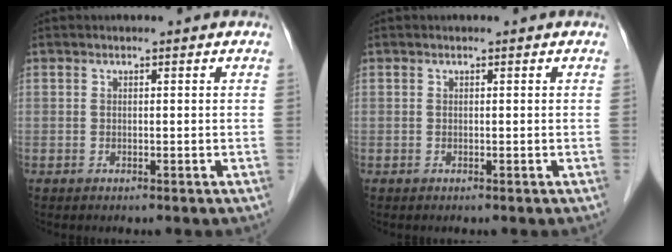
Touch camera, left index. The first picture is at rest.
{"total": 0.0}